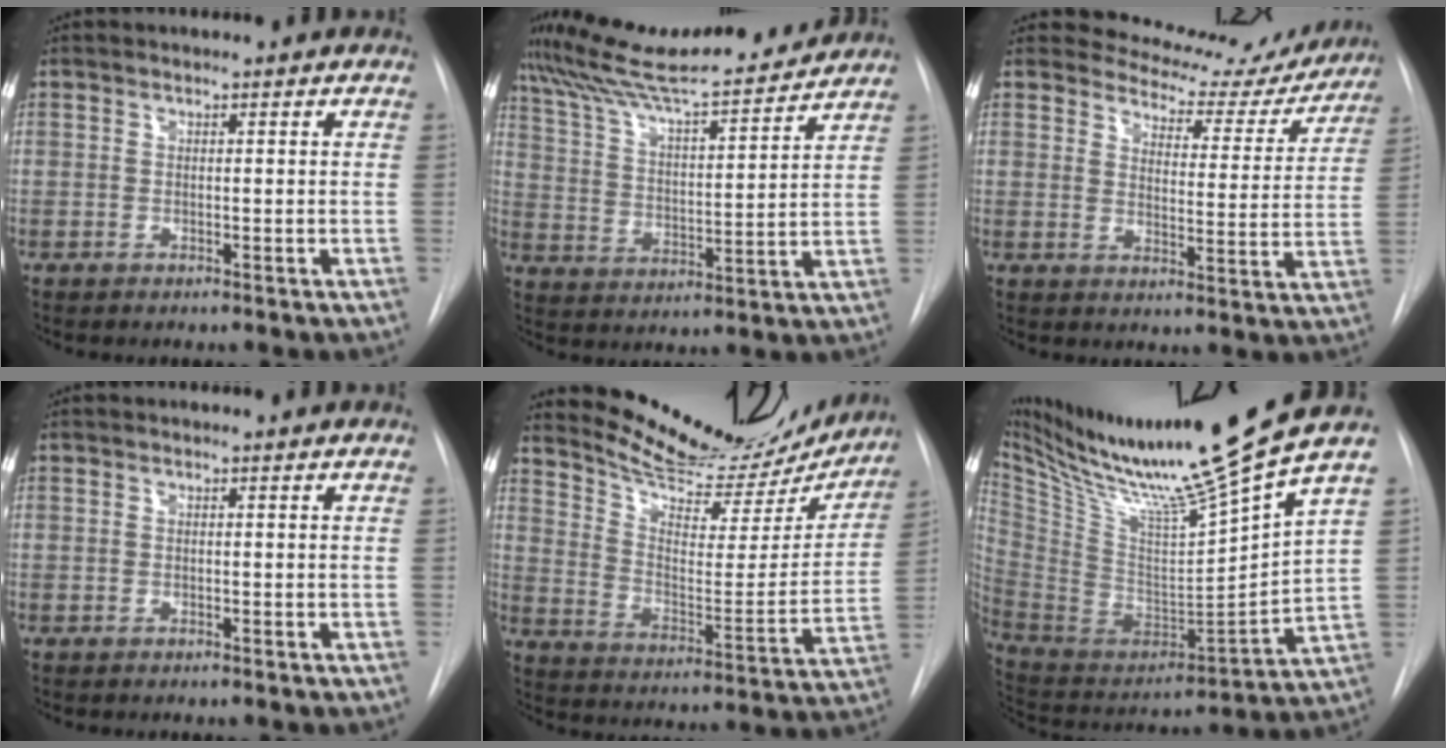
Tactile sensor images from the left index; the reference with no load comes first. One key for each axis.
{"total": 18.4, "fx": 16.9, "fy": 1.2, "fz": 7.2, "tx": -0.127, "ty": 0.005, "tz": 0.267}
{"total": 14.4, "fx": 13.3, "fy": 5.0, "fz": 2.6, "tx": -0.010, "ty": -0.024, "tz": 0.142}
{"total": 0.0}
{"total": 22.3, "fx": 20.9, "fy": 4.9, "fz": 6.2, "tx": -0.089, "ty": -0.049, "tz": 0.288}
{"total": 23.7, "fx": 18.3, "fy": -1.8, "fz": 14.8, "tx": -0.258, "ty": -0.040, "tz": 0.324}